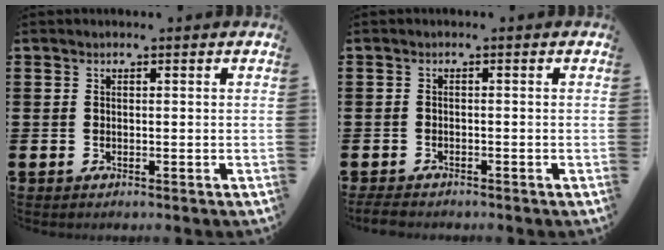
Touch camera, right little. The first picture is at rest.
{"total": 1.2, "force": [-1.1, 0.3, 0.5], "torque": [-0.012, 0.002, -0.022]}